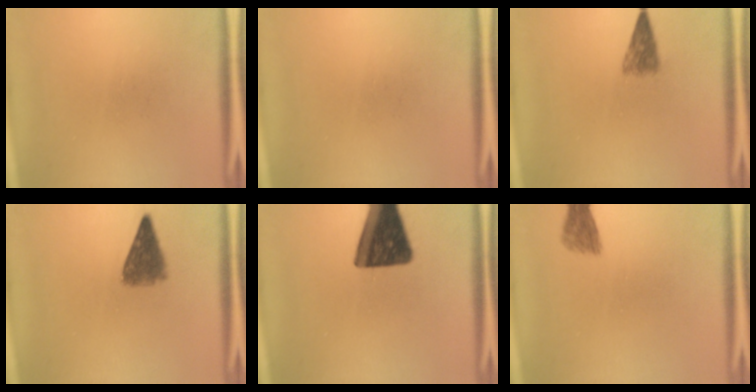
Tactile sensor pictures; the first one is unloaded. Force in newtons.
{"total": 0.0}
{"total": 2.9}
{"total": 5.1}
{"total": 14.9}
{"total": 2.4}